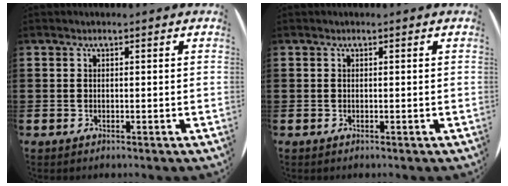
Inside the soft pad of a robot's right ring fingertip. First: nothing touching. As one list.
[{"total": 0.0}]